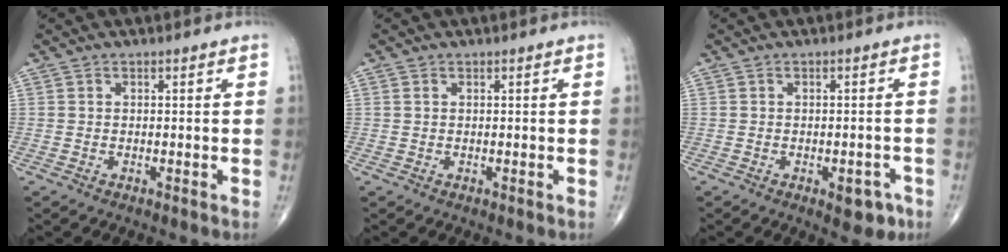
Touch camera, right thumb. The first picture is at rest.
{"total": 0.6, "force": [0.3, 0.3, 0.4], "torque": [-0.010, 0.005, 0.006]}
{"total": 4.6, "force": [-2.2, 2.3, 3.3], "torque": [-0.021, 0.010, -0.020]}